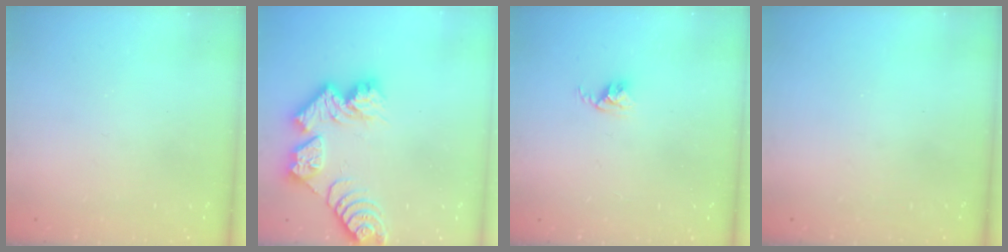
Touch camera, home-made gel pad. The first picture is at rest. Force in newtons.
{"total": 12.7, "press": 12.6, "slide": 1.0}
{"total": 2.8, "press": 2.7, "slide": 0.4}
{"total": 0.0}